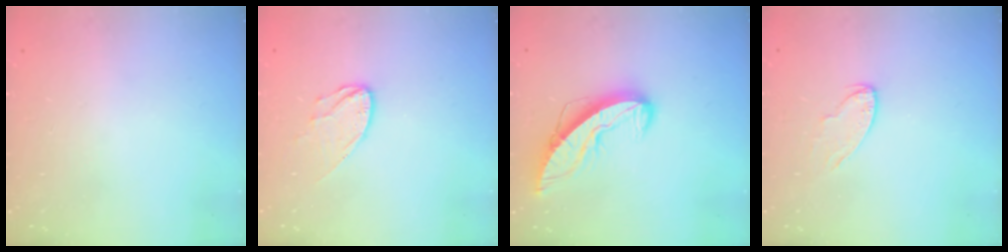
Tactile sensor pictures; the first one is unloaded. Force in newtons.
{"total": 7.6, "press": 7.6, "slide": 0.2}
{"total": 10.1, "press": 10.0, "slide": 0.8}
{"total": 6.7, "press": 6.7, "slide": 0.2}